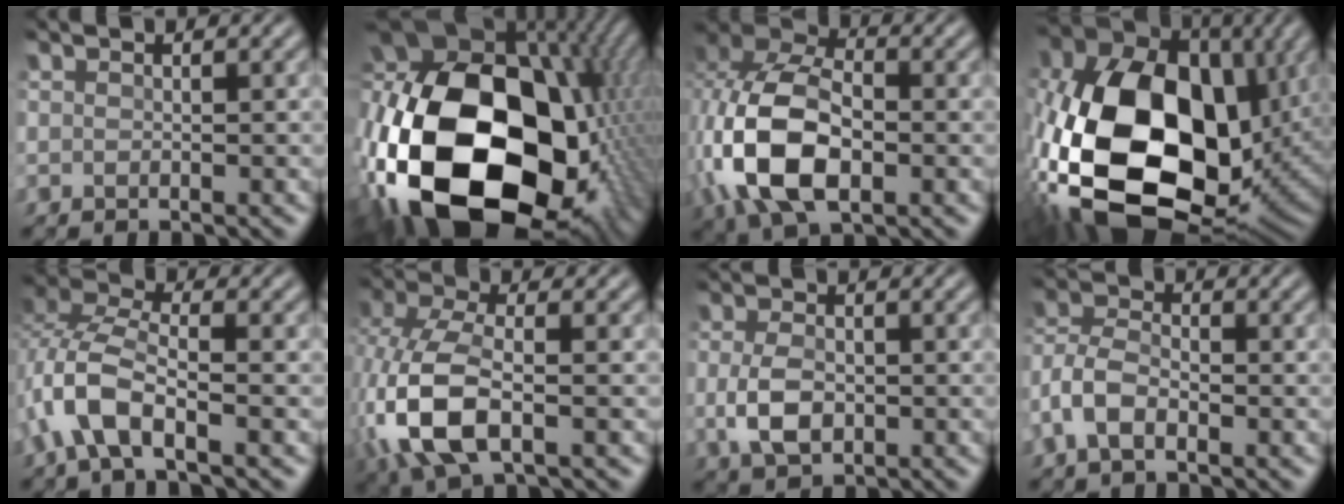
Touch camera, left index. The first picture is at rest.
{"total": 22.2, "force": [-3.6, 14.1, 16.8], "torque": [-0.373, -0.031, -0.031]}
{"total": 11.3, "force": [-2.1, 6.9, 8.7], "torque": [-0.215, -0.007, -0.048]}
{"total": 20.2, "force": [-1.8, 13.4, 15.0], "torque": [-0.343, -0.029, -0.023]}
{"total": 5.5, "force": [-2.5, 2.1, 4.5], "torque": [-0.103, 0.010, -0.058]}
{"total": 9.0, "force": [-2.3, 4.8, 7.3], "torque": [-0.191, -0.006, -0.049]}
{"total": 3.8, "force": [-0.6, 2.3, 3.0], "torque": [-0.075, -0.002, -0.011]}
{"total": 4.3, "force": [-2.0, 2.3, 3.1], "torque": [-0.076, 0.011, -0.045]}